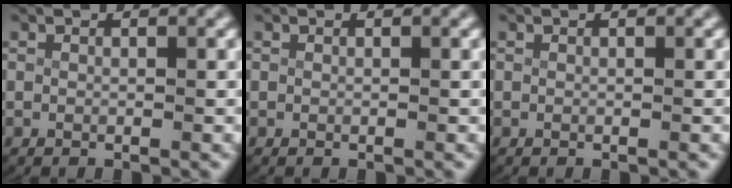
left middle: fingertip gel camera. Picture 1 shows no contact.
{"total": 0.0}
{"total": 0.0}